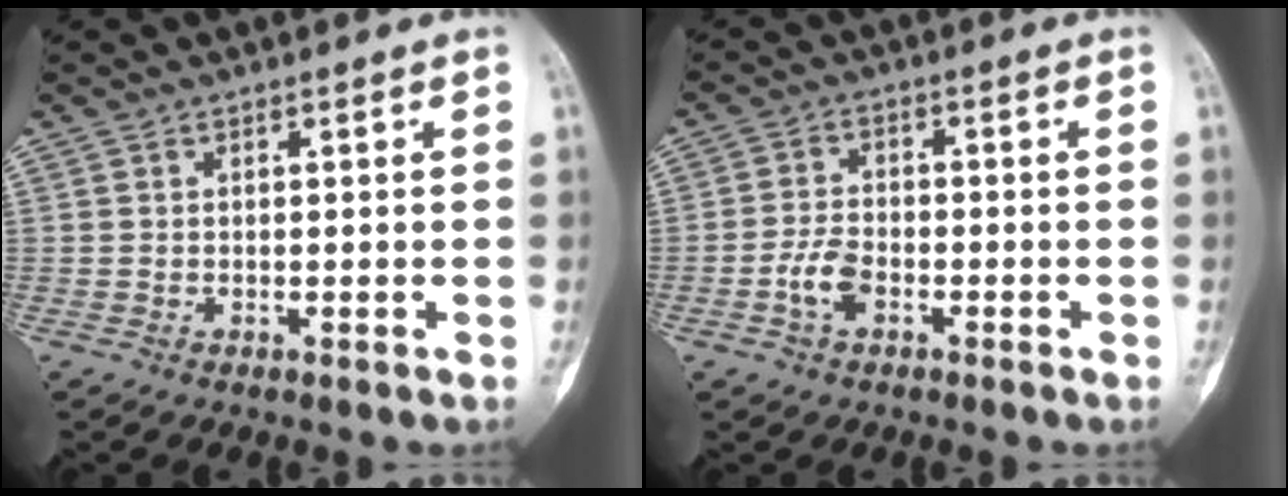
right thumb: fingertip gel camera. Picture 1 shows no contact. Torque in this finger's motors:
{"motor_torque": [0.87, 0.90, 0.60, -0.11, 0.02]}